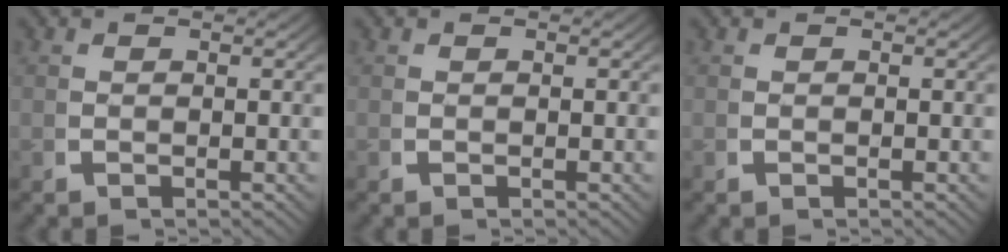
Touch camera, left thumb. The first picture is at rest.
{"total": 0.0}
{"total": 0.0}